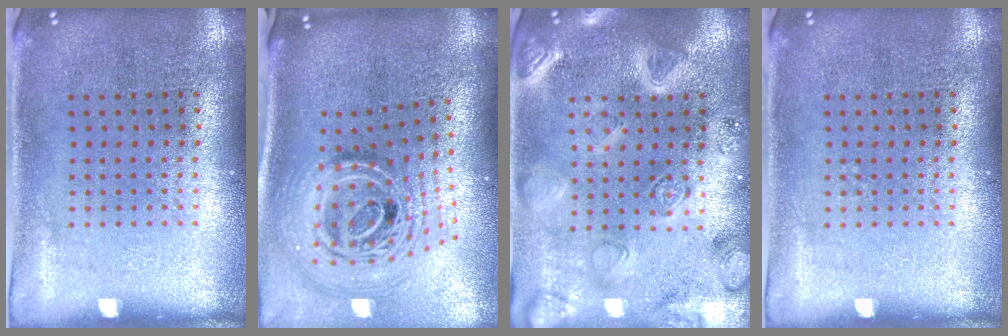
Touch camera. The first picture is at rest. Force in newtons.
{"total": 3.0, "press": 2.1, "slide": 2.2}
{"total": 3.0, "press": 2.9, "slide": 0.8}
{"total": 0.0}